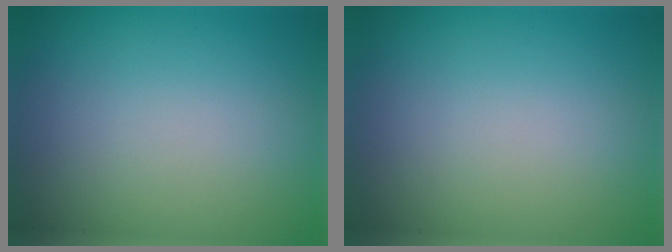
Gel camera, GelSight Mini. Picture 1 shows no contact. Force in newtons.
{"total": 0.0}